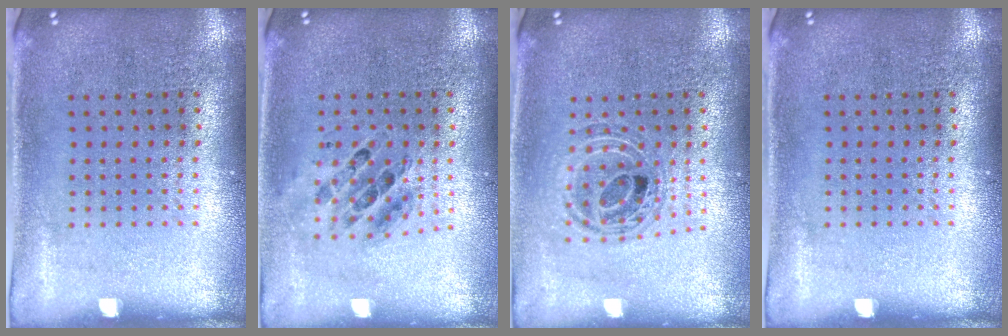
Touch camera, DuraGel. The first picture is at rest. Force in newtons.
{"total": 0.8, "press": 0.7, "slide": 0.2}
{"total": 0.7, "press": 0.7, "slide": 0.2}
{"total": 0.0}